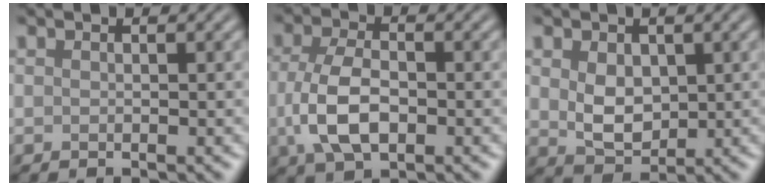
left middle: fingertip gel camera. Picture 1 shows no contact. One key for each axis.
{"total": 5.5, "fx": -0.9, "fy": 3.2, "fz": 4.4, "tx": -0.098, "ty": -0.007, "tz": -0.019}
{"total": 3.6, "fx": 0.6, "fy": 2.6, "fz": 2.5, "tx": -0.051, "ty": -0.005, "tz": 0.014}